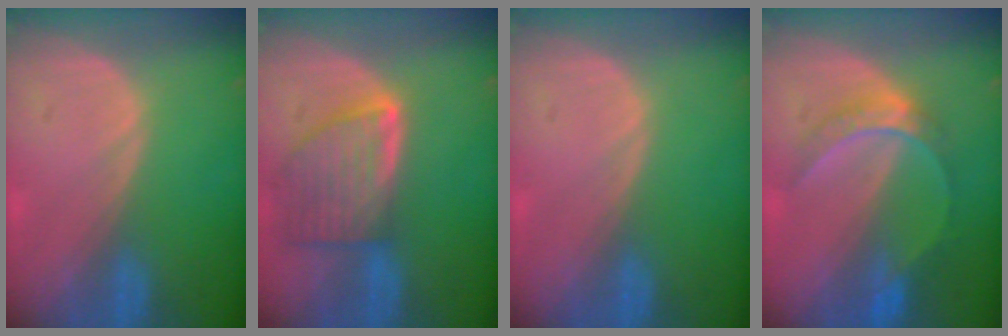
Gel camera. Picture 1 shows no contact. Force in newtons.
{"total": 8.1, "press": 7.2, "slide": 3.6}
{"total": 0.0}
{"total": 6.3, "press": 5.4, "slide": 3.2}